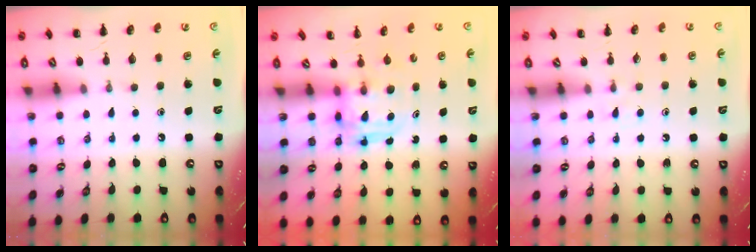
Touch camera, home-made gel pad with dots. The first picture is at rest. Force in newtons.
{"total": 3.6, "press": 3.6, "slide": 0.2}
{"total": 3.1, "press": 2.9, "slide": 1.2}